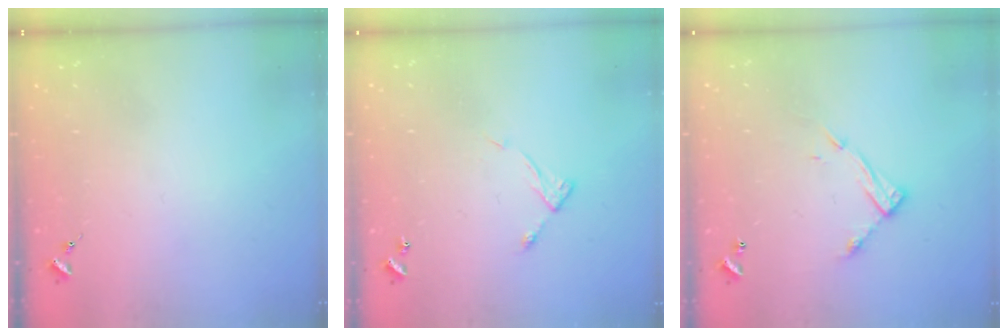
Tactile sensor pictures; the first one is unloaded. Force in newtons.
{"total": 5.4, "press": 5.4, "slide": 0.4}
{"total": 10.0, "press": 9.9, "slide": 0.5}